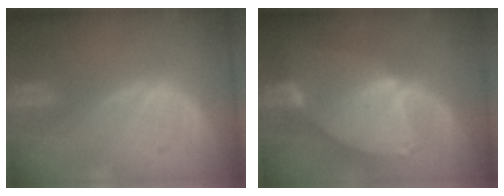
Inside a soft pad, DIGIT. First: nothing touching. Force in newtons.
{"total": 8.6, "press": 7.4, "slide": 4.3}